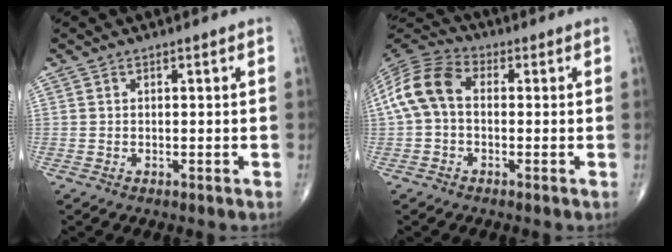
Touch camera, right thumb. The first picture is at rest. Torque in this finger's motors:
{"motor_torque": [-0.04, 0.39, 0.95, -0.14, 0.10]}